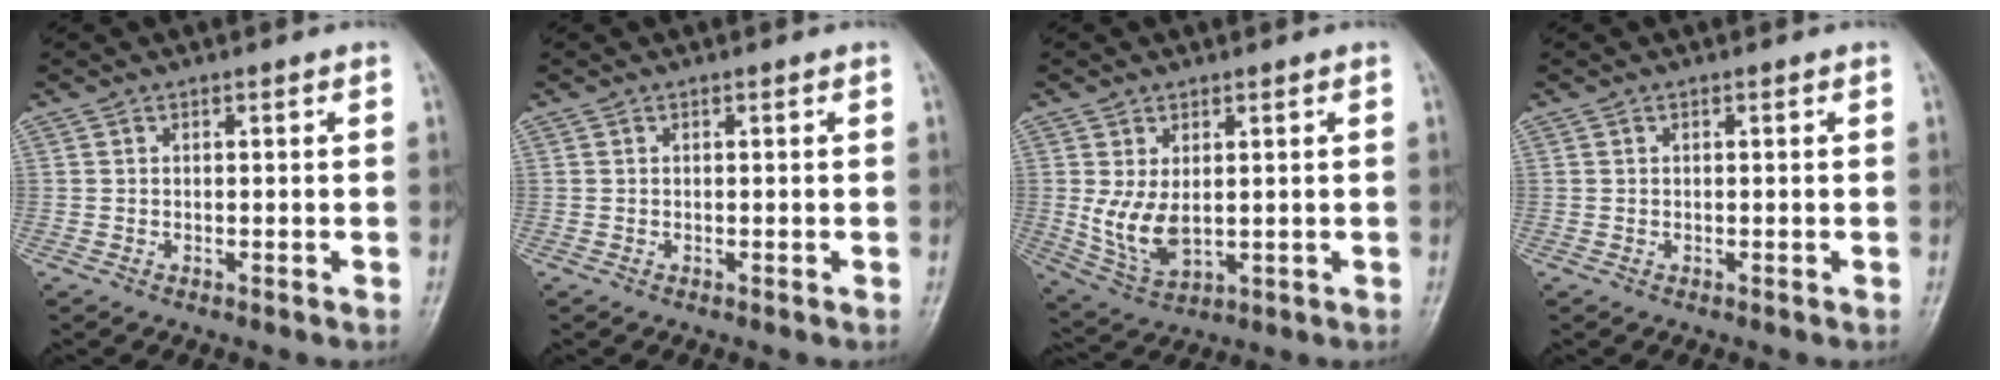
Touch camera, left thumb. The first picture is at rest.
{"total": 0.0}
{"total": 7.5, "force": [0.6, 4.4, 6.0], "torque": [-0.114, -0.011, 0.029]}
{"total": 0.0}